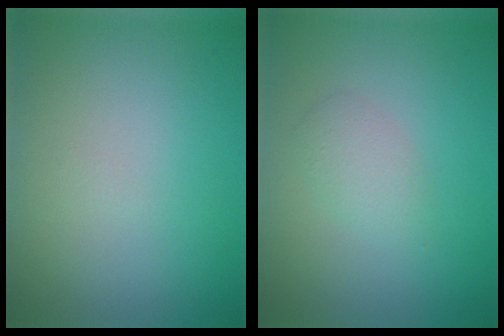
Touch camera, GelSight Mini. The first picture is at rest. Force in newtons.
{"total": 1.7, "press": 1.7, "slide": 0.1}